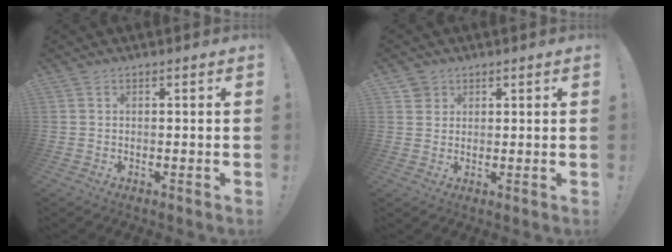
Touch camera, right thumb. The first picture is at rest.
{"total": 2.8, "force": [1.7, 2.2, 0.2], "torque": [0.001, -0.009, 0.030]}